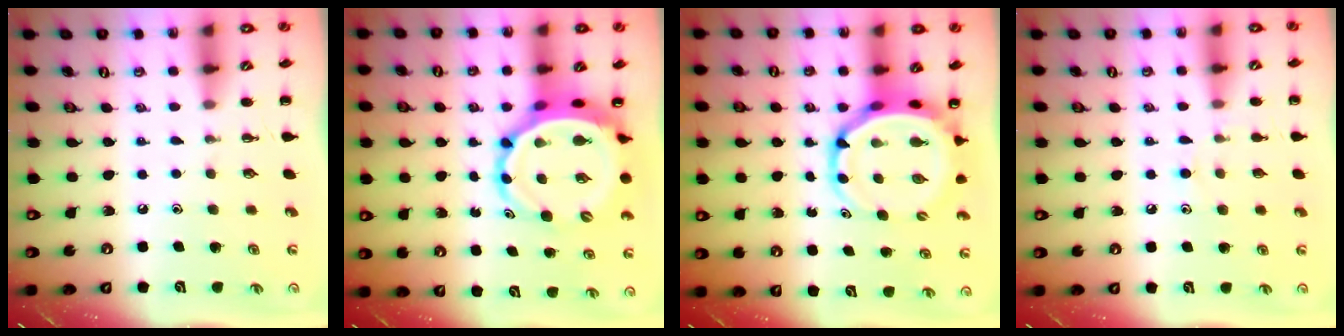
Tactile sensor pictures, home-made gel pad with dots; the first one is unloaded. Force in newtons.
{"total": 9.0, "press": 8.6, "slide": 2.4}
{"total": 7.2, "press": 6.9, "slide": 2.2}
{"total": 7.1, "press": 6.8, "slide": 1.9}